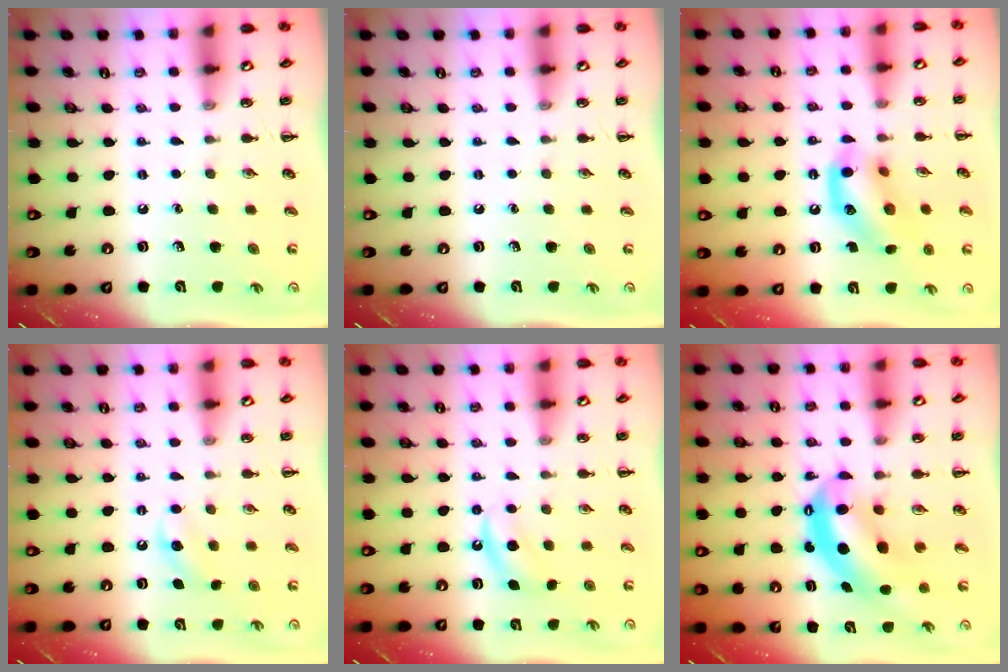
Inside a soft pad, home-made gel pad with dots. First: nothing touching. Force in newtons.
{"total": 0.0}
{"total": 13.6, "press": 13.3, "slide": 3.2}
{"total": 4.5, "press": 4.3, "slide": 1.4}
{"total": 5.7, "press": 5.5, "slide": 1.5}
{"total": 6.6, "press": 6.5, "slide": 1.5}